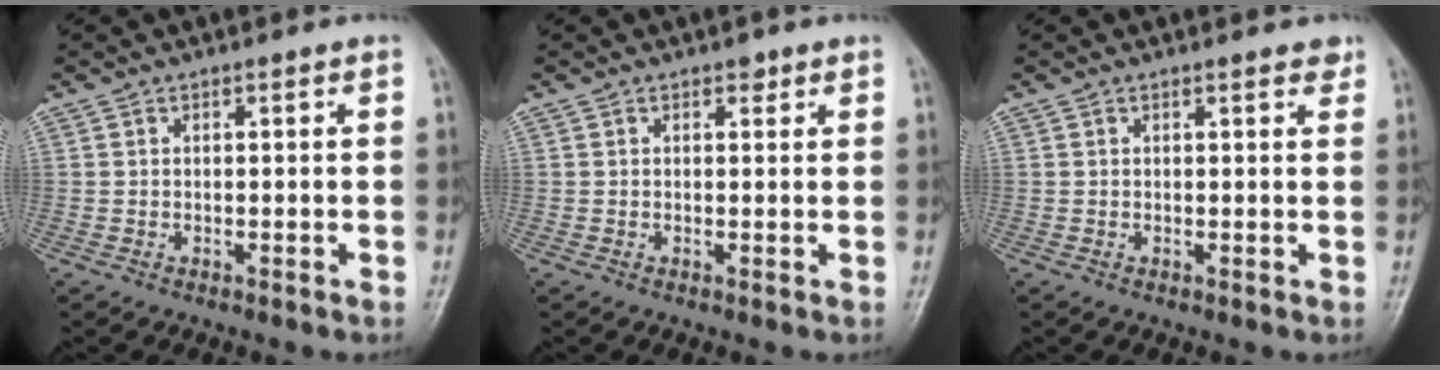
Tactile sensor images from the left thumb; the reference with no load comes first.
{"total": 1.4, "force": [0.9, 0.8, 0.7], "torque": [-0.001, -0.003, 0.009]}
{"total": 1.9, "force": [1.4, 0.7, 1.1], "torque": [-0.005, -0.003, 0.014]}